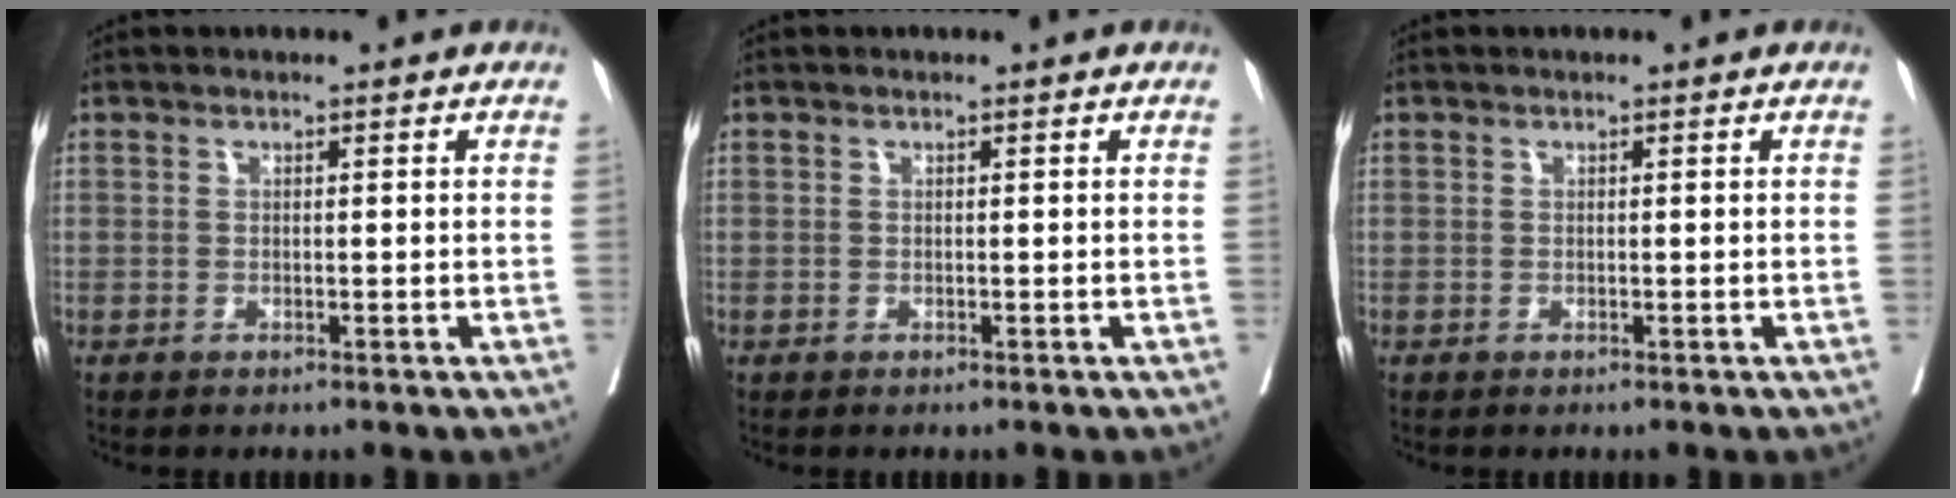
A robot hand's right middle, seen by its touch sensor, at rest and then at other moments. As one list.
[{"total": 0.0}, {"total": 0.0}]